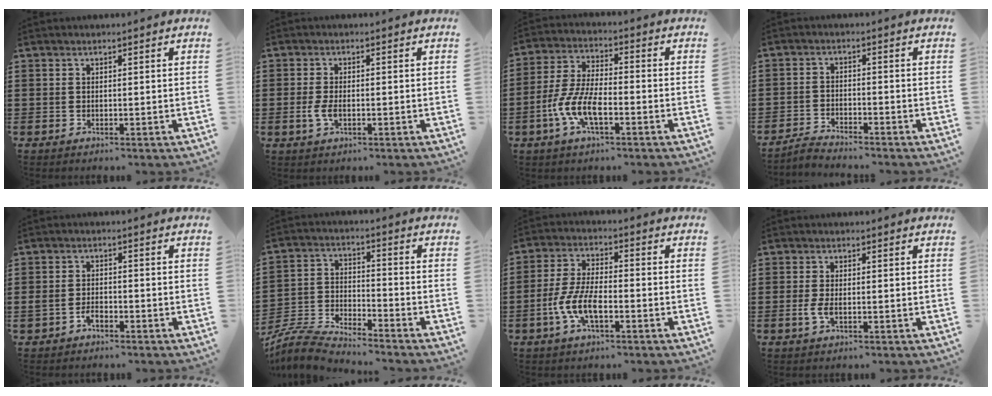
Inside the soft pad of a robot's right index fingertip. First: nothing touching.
{"total": 2.8, "force": [-0.6, 1.3, 2.5], "torque": [-0.060, -0.005, -0.013]}
{"total": 8.1, "force": [-3.4, 2.7, 6.8], "torque": [-0.167, -0.015, -0.071]}
{"total": 2.5, "force": [-2.5, 0.0, -0.1], "torque": [-0.005, 0.006, -0.053]}
{"total": 2.5, "force": [-1.6, 1.3, 1.3], "torque": [-0.027, 0.003, -0.030]}
{"total": 6.6, "force": [-6.5, 0.4, 1.1], "torque": [-0.040, -0.002, -0.134]}
{"total": 7.4, "force": [-3.0, 2.6, 6.2], "torque": [-0.152, -0.012, -0.062]}
{"total": 2.2, "force": [-0.5, 0.8, 2.0], "torque": [-0.051, -0.008, -0.012]}